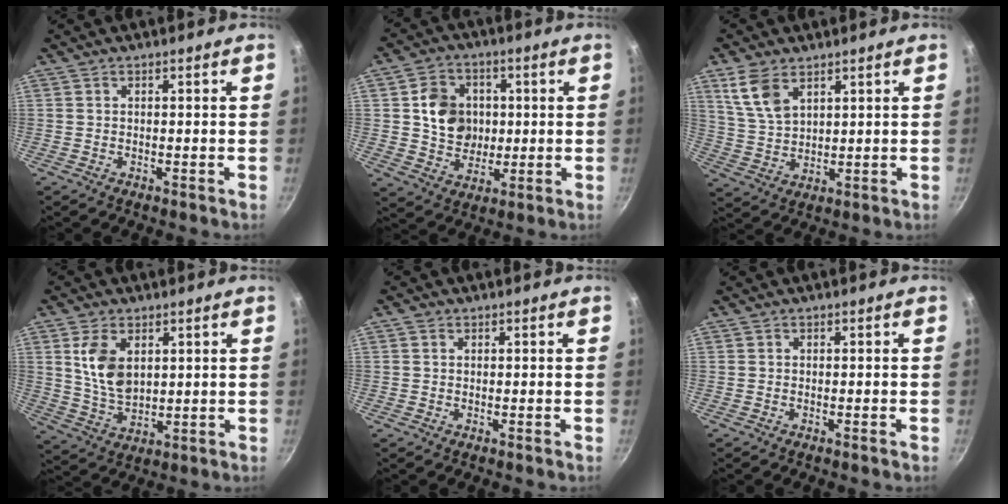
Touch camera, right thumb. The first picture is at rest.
{"total": 10.8, "force": [1.4, 9.3, 5.4], "torque": [-0.056, 0.001, 0.026]}
{"total": 7.7, "force": [4.3, 4.3, 4.8], "torque": [-0.083, -0.021, 0.093]}
{"total": 9.3, "force": [2.9, 5.7, 6.8], "torque": [-0.121, -0.021, 0.063]}
{"total": 1.6, "force": [-0.2, 1.6, 0.2], "torque": [0.005, 0.004, -0.004]}
{"total": 0.7, "force": [-0.4, 0.0, 0.6], "torque": [-0.016, 0.005, -0.008]}